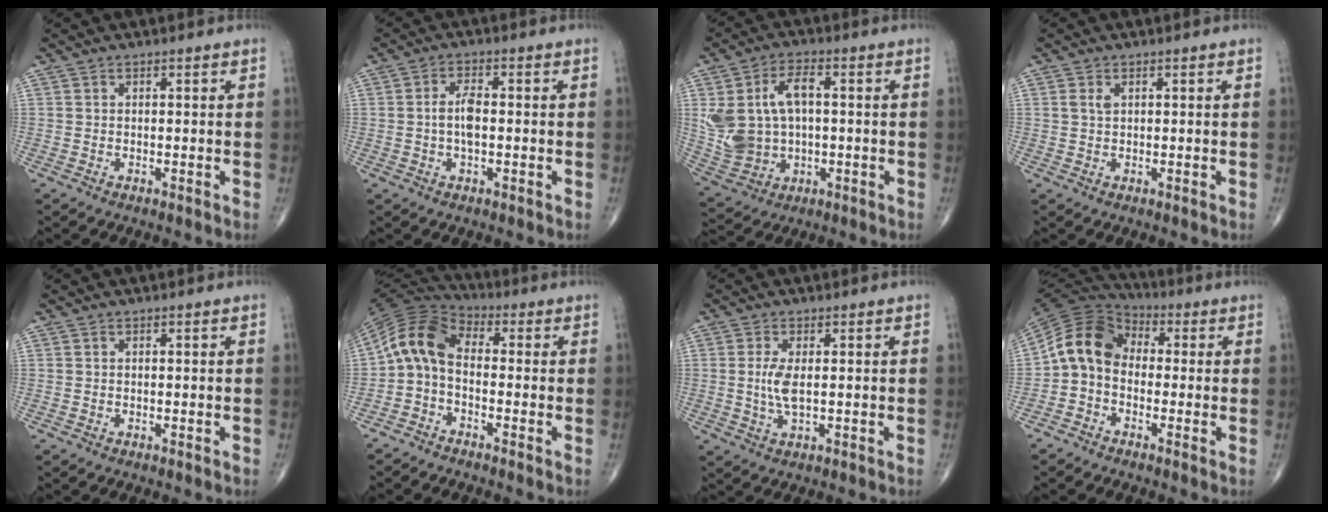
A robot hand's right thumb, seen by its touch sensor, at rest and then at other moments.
{"total": 4.2, "force": [-0.3, 1.8, 3.8], "torque": [-0.078, 0.008, -0.008]}
{"total": 12.8, "force": [1.6, 8.0, 9.9], "torque": [-0.188, 0.011, 0.040]}
{"total": 1.5, "force": [0.6, 0.8, 1.2], "torque": [-0.026, 0.006, 0.015]}
{"total": 0.0}
{"total": 9.4, "force": [-1.1, 5.8, 7.3], "torque": [-0.133, 0.040, -0.042]}
{"total": 4.2, "force": [0.3, 1.5, 4.0], "torque": [-0.092, -0.008, 0.008]}
{"total": 10.3, "force": [-1.0, 8.0, 6.4], "torque": [-0.110, 0.042, -0.039]}